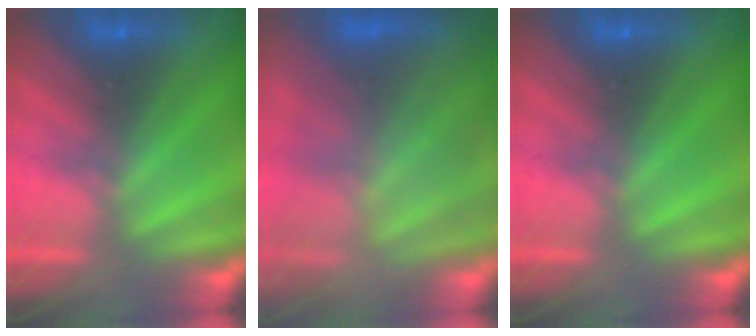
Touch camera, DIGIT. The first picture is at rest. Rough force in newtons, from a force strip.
{"total": 10.5}
{"total": 0.0}